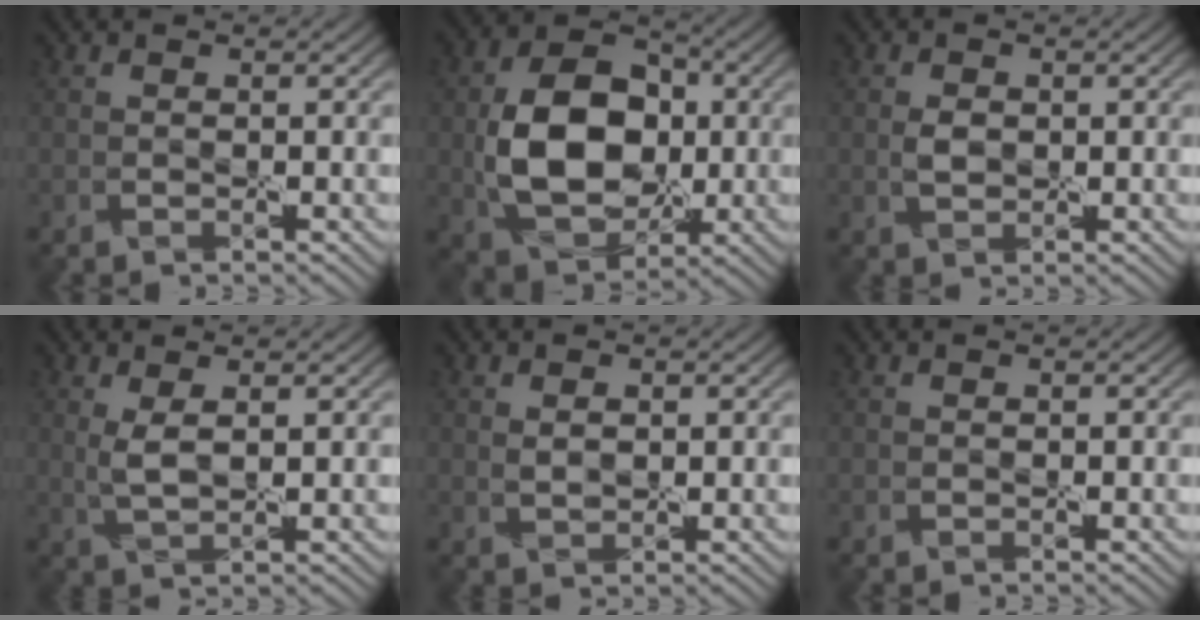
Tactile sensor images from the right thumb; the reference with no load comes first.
{"total": 12.1, "force": [-0.6, 8.6, 8.5], "torque": [-0.165, 0.001, -0.008]}
{"total": 1.9, "force": [0.0, 1.3, 1.4], "torque": [-0.033, 0.000, 0.000]}
{"total": 2.8, "force": [0.8, 0.9, 2.5], "torque": [-0.063, -0.001, 0.020]}
{"total": 1.6, "force": [0.4, 1.0, 1.1], "torque": [-0.027, -0.003, 0.012]}
{"total": 0.0}